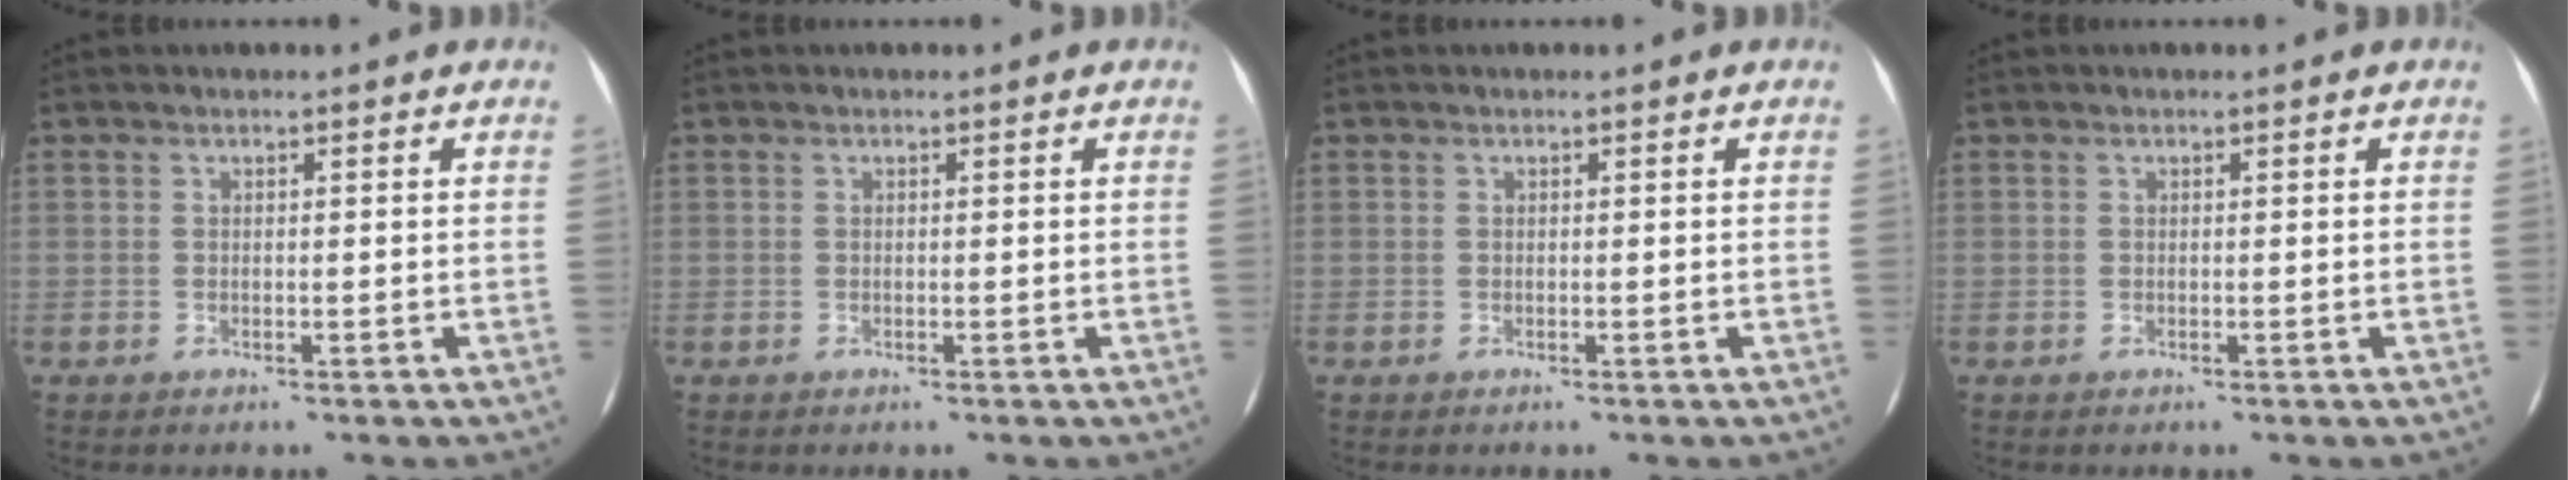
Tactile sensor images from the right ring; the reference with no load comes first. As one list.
[{"total": 0.0}, {"total": 0.0}, {"total": 0.0}]